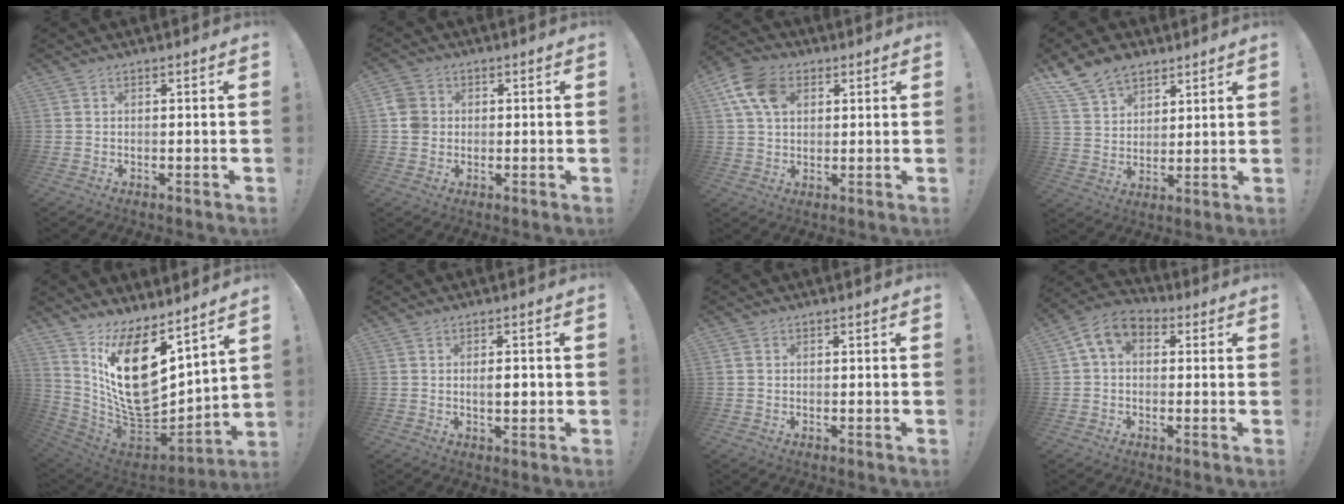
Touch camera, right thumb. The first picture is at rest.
{"total": 5.6, "force": [0.1, 5.2, 2.1], "torque": [-0.029, 0.008, 0.004]}
{"total": 11.8, "force": [4.2, 8.3, 7.3], "torque": [-0.138, -0.001, 0.082]}
{"total": 11.5, "force": [8.3, 7.0, 3.9], "torque": [-0.080, -0.047, 0.164]}
{"total": 22.4, "force": [5.9, 12.6, 17.5], "torque": [-0.318, -0.051, 0.121]}
{"total": 3.0, "force": [-0.3, 1.2, 2.7], "torque": [-0.038, 0.001, -0.009]}
{"total": 0.8, "force": [0.1, 0.8, 0.1], "torque": [-0.004, 0.005, 0.002]}
{"total": 8.5, "force": [2.3, 5.5, 6.0], "torque": [-0.107, 0.002, 0.048]}